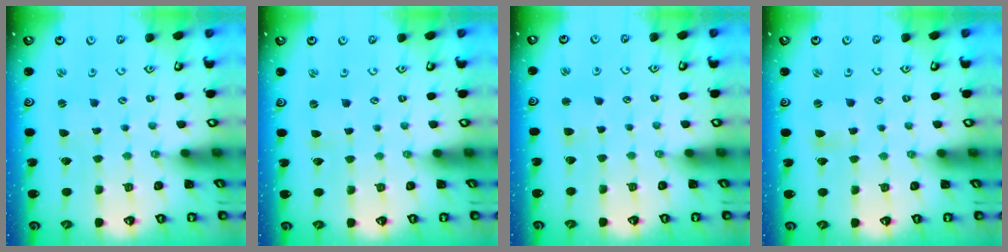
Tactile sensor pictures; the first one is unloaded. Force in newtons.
{"total": 0.0}
{"total": 2.9, "press": 2.9, "slide": 0.3}
{"total": 1.1, "press": 1.0, "slide": 0.2}